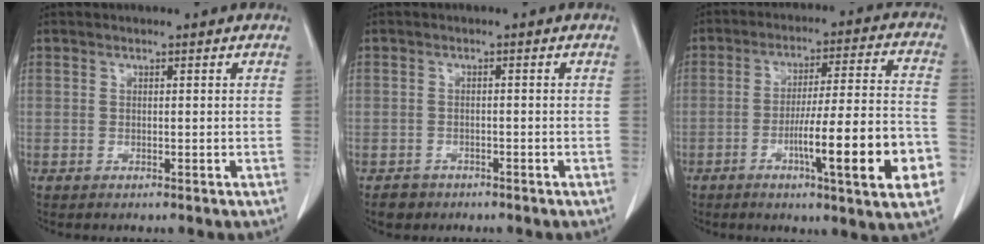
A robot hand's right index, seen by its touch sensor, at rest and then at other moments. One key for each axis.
{"total": 2.2, "fx": -1.5, "fy": 1.6, "fz": 0.0, "tx": -0.008, "ty": 0.006, "tz": -0.023}
{"total": 16.9, "fx": -5.8, "fy": 0.8, "fz": 15.8, "tx": -0.207, "ty": 0.003, "tz": -0.080}